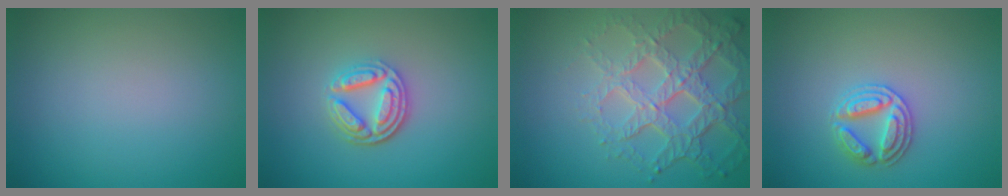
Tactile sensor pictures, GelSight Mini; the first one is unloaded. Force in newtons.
{"total": 4.1, "press": 3.2, "slide": 2.5}
{"total": 7.0, "press": 5.0, "slide": 4.9}
{"total": 2.8, "press": 2.8, "slide": 0.2}